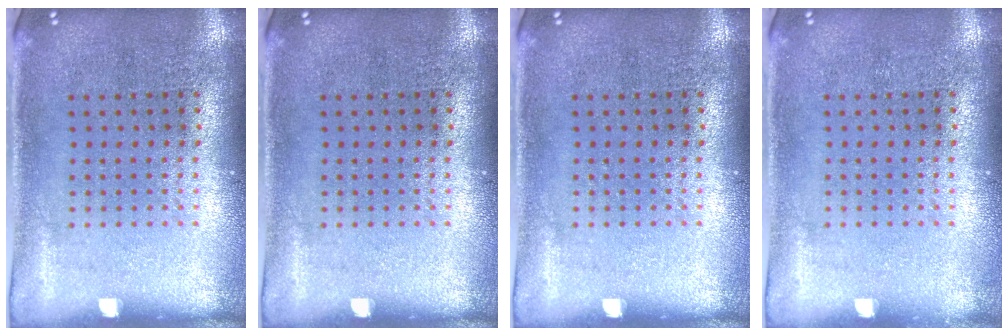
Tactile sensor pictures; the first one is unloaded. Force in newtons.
{"total": 0.0}
{"total": 0.0}
{"total": 0.0}